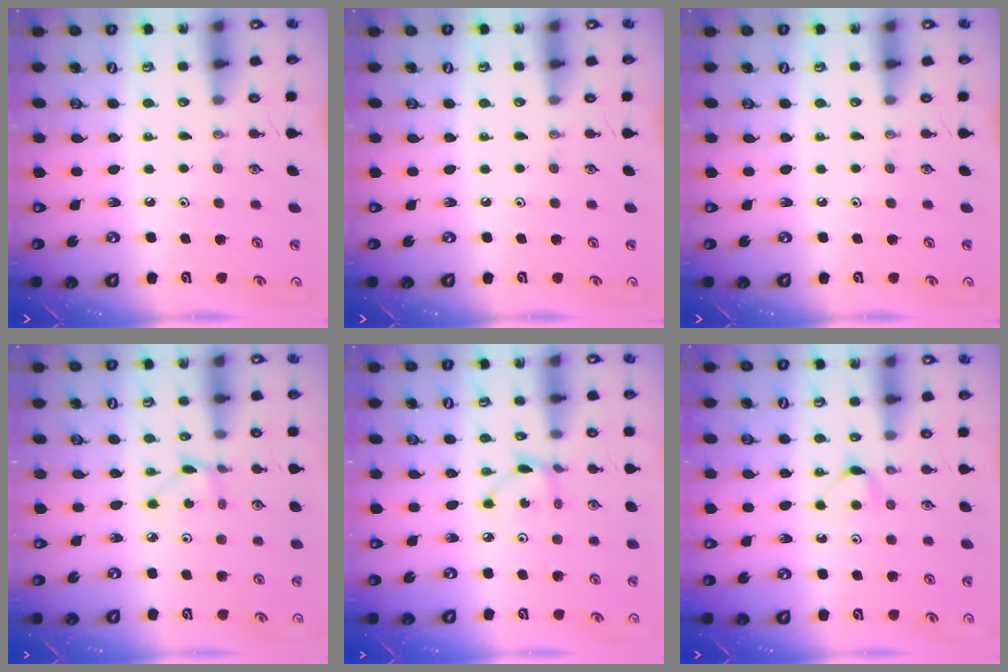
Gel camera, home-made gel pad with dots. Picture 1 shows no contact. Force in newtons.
{"total": 0.0}
{"total": 0.0}
{"total": 2.1, "press": 2.1, "slide": 0.3}
{"total": 2.7, "press": 2.7, "slide": 0.1}
{"total": 4.6, "press": 4.5, "slide": 0.5}